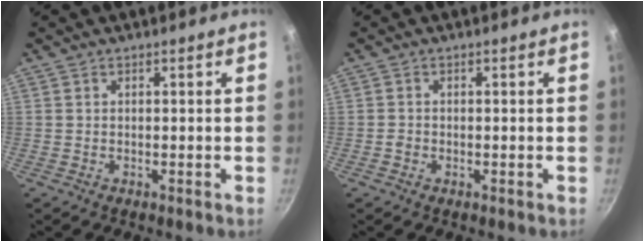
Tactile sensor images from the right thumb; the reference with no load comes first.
{"total": 1.0, "force": [-0.4, 0.8, 0.5], "torque": [-0.009, 0.002, -0.008]}